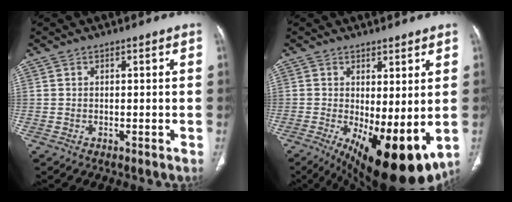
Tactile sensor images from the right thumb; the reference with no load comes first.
{"total": 15.1, "force": [-2.9, 5.6, 13.7], "torque": [-0.209, -0.029, -0.023]}